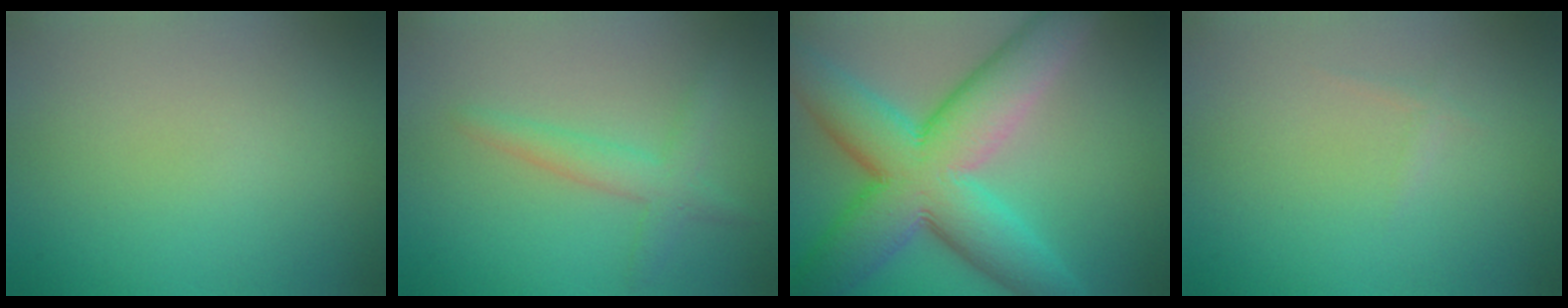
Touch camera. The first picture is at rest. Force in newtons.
{"total": 2.6, "press": 2.6, "slide": 0.2}
{"total": 12.8, "press": 12.7, "slide": 0.6}
{"total": 0.5, "press": 0.5, "slide": 0.0}